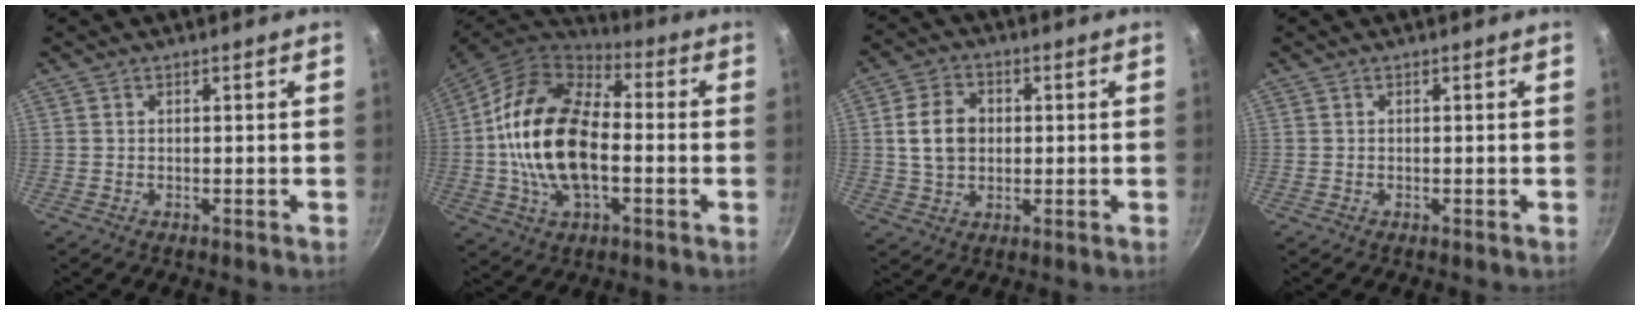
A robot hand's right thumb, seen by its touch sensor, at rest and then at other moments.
{"total": 20.8, "force": [-1.5, 12.1, 16.8], "torque": [-0.301, 0.034, -0.039]}
{"total": 8.4, "force": [0.8, 6.4, 5.4], "torque": [-0.083, 0.010, 0.010]}
{"total": 0.0}